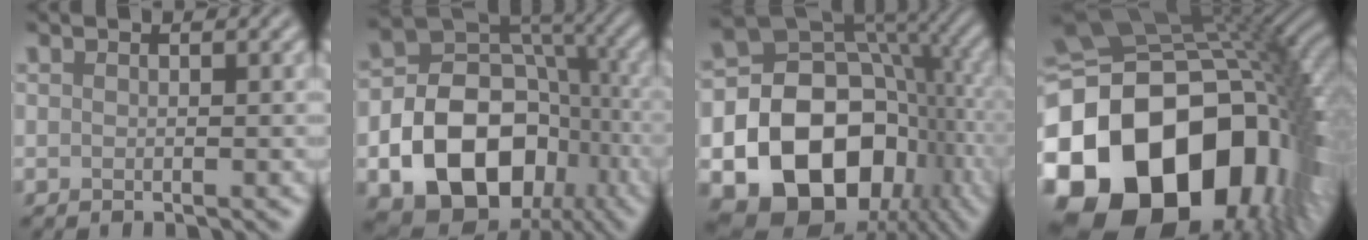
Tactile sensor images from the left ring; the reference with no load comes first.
{"total": 15.4, "force": [-5.4, 11.6, 8.5], "torque": [-0.133, -0.019, -0.105]}
{"total": 19.3, "force": [-5.9, 14.7, 11.0], "torque": [-0.178, -0.022, -0.107]}
{"total": 22.5, "force": [-7.0, 16.2, 14.0], "torque": [-0.308, -0.037, -0.105]}